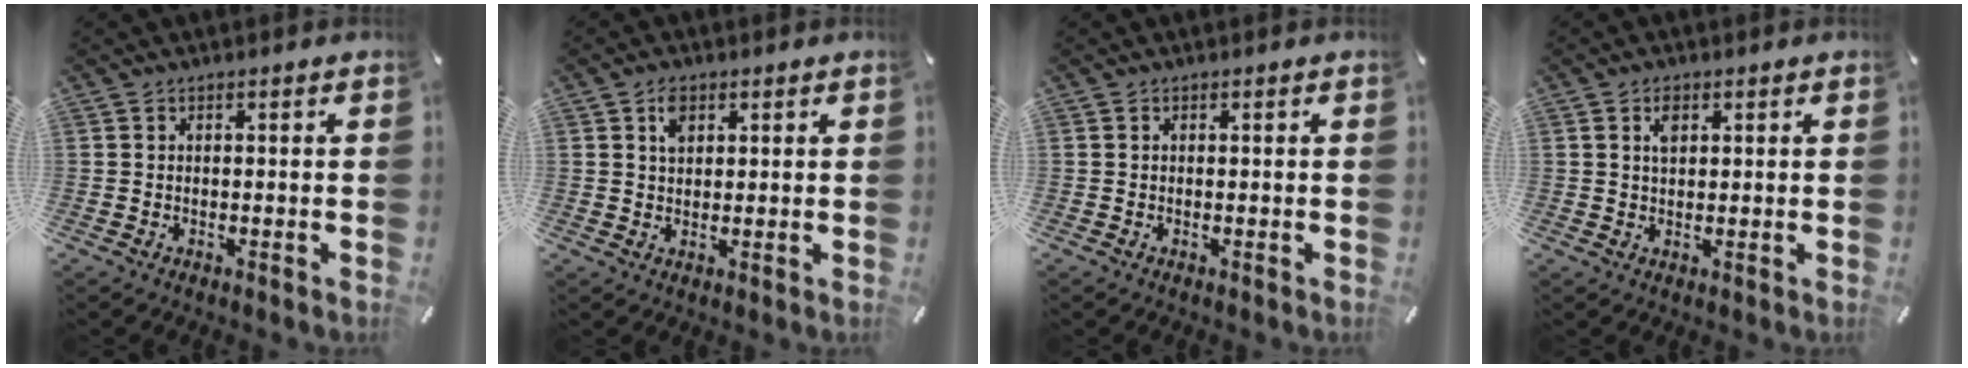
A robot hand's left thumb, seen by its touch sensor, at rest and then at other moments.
{"total": 3.4, "force": [1.6, 2.3, 2.0], "torque": [-0.029, -0.001, 0.024]}
{"total": 0.0}
{"total": 2.9, "force": [1.2, 1.6, 2.0], "torque": [-0.037, 0.002, 0.020]}